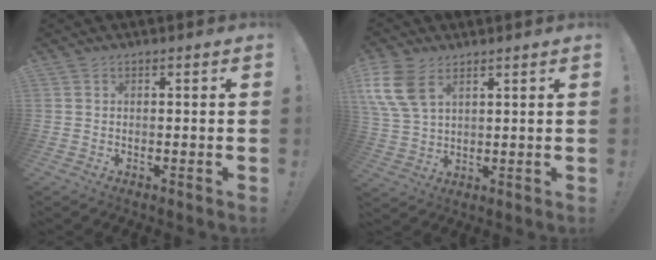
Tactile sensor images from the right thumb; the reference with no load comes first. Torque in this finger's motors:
{"motor_torque": [0.73, 0.63, 0.51, -0.21, 0.05]}